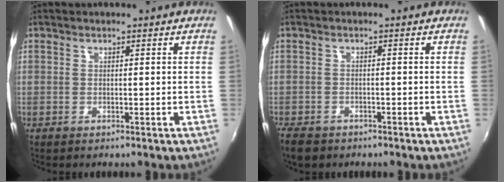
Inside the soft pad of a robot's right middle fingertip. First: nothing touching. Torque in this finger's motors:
{"motor_torque": [0.52, -0.46, 0.18, 0.04]}